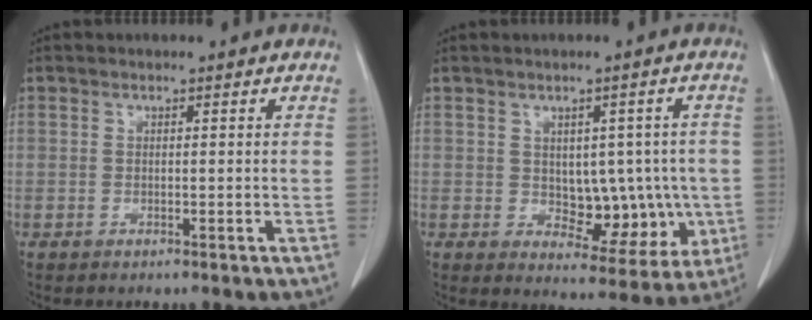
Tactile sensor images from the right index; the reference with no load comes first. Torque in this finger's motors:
{"motor_torque": [0.14, 0.10, 0.09, 0.01]}